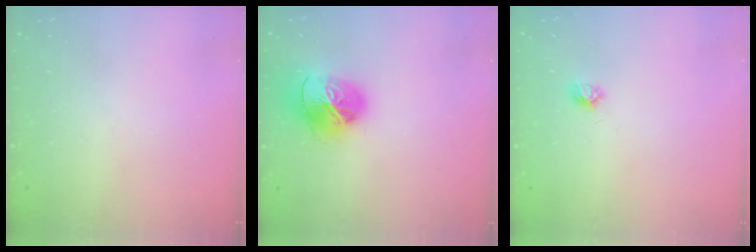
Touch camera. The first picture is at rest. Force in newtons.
{"total": 17.1, "press": 17.0, "slide": 1.9}
{"total": 3.8, "press": 3.8, "slide": 0.4}